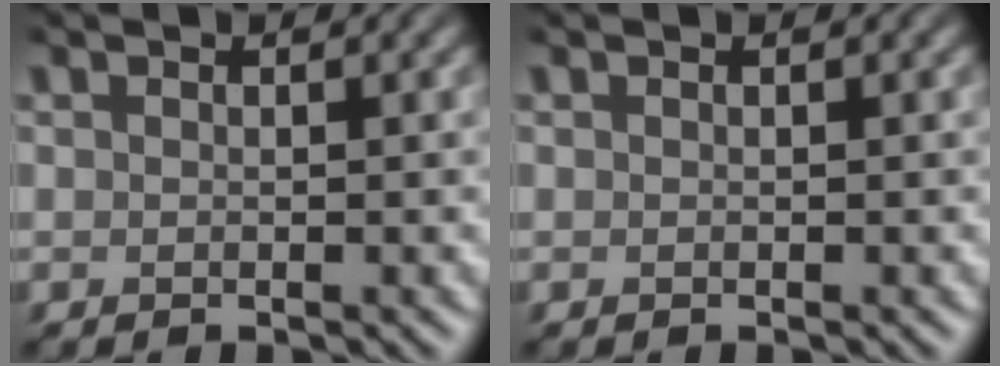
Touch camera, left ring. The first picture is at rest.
{"total": 0.0}